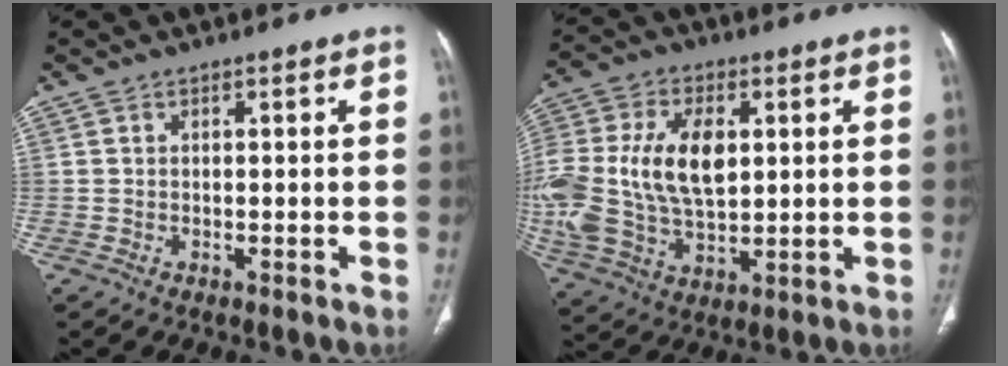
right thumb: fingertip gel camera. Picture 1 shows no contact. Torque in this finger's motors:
{"motor_torque": [2.05, 2.96, 1.59, 0.02, 0.58]}